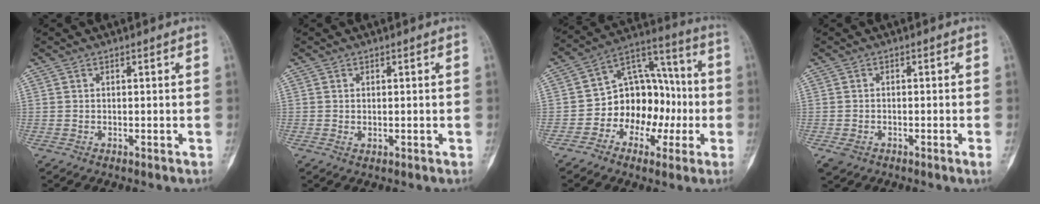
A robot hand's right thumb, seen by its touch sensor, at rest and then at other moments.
{"total": 0.8, "force": [0.0, 0.6, 0.5], "torque": [-0.011, 0.000, 0.005]}
{"total": 14.5, "force": [-3.1, 10.9, 9.1], "torque": [-0.085, 0.053, -0.055]}
{"total": 2.7, "force": [-1.2, 0.9, 2.2], "torque": [-0.048, 0.002, -0.017]}